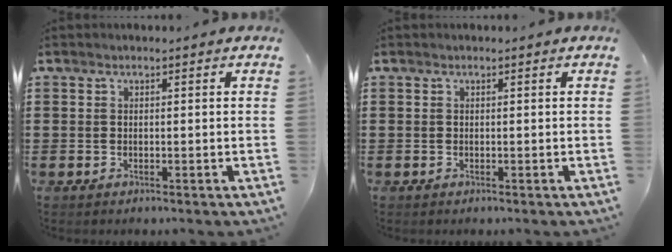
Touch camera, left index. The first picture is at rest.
{"total": 0.0}